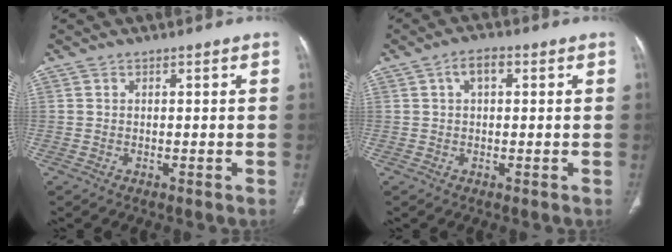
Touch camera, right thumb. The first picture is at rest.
{"total": 3.2, "force": [0.9, 1.7, 2.5], "torque": [-0.043, 0.012, 0.014]}